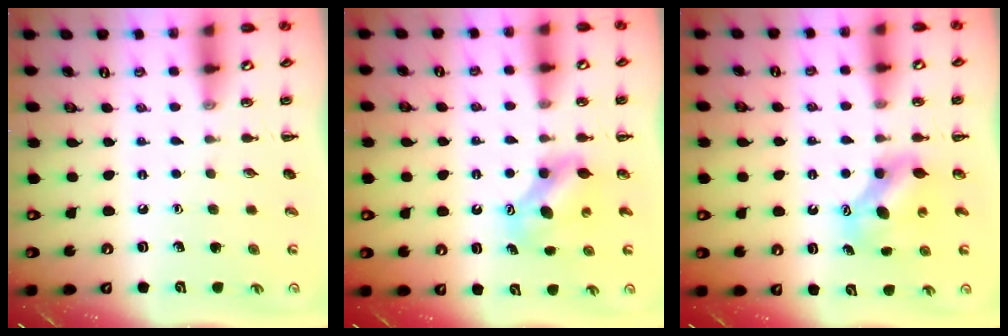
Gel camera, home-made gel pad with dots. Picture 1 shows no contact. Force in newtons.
{"total": 7.4, "press": 7.4, "slide": 0.5}
{"total": 7.7, "press": 7.7, "slide": 0.6}